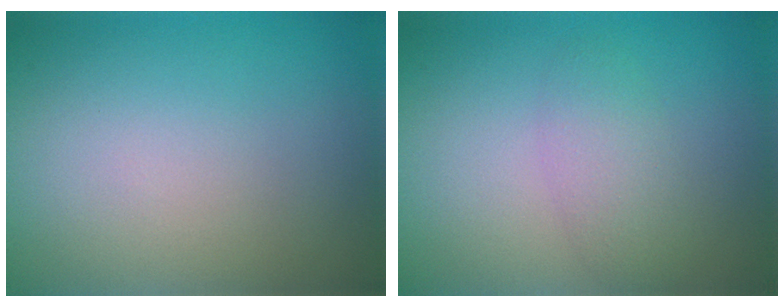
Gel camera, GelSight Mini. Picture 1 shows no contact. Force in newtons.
{"total": 2.4, "press": 2.4, "slide": 0.1}